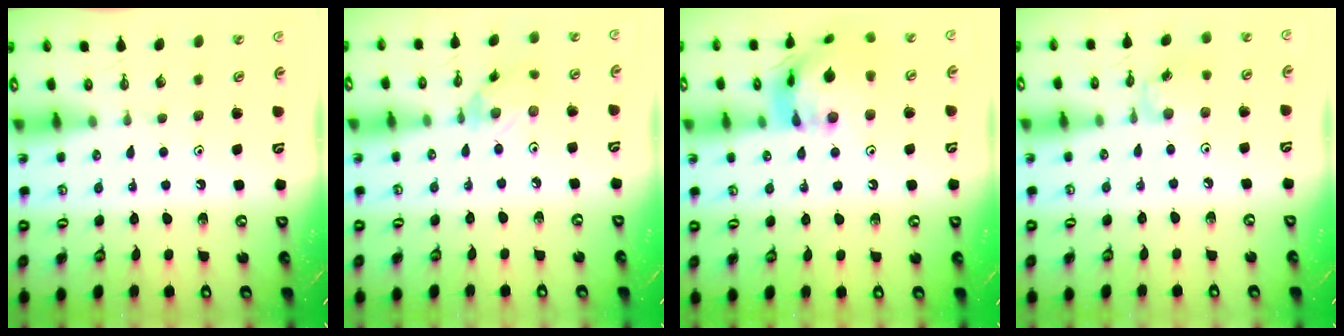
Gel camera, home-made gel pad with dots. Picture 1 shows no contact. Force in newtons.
{"total": 2.1, "press": 2.1, "slide": 0.1}
{"total": 17.0, "press": 16.9, "slide": 2.0}
{"total": 4.5, "press": 4.5, "slide": 0.3}